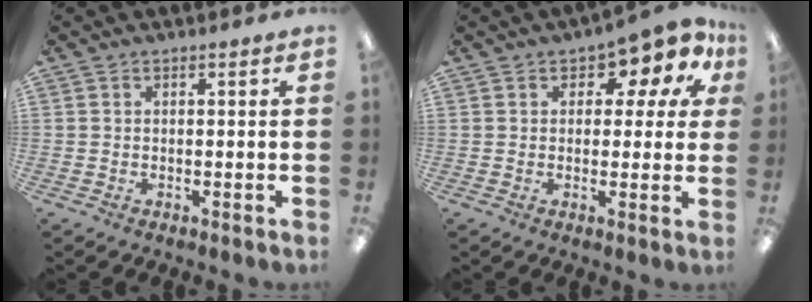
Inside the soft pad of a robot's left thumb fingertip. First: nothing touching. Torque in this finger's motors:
{"motor_torque": [0.09, 0.52, -0.28, 0.04, 0.04]}